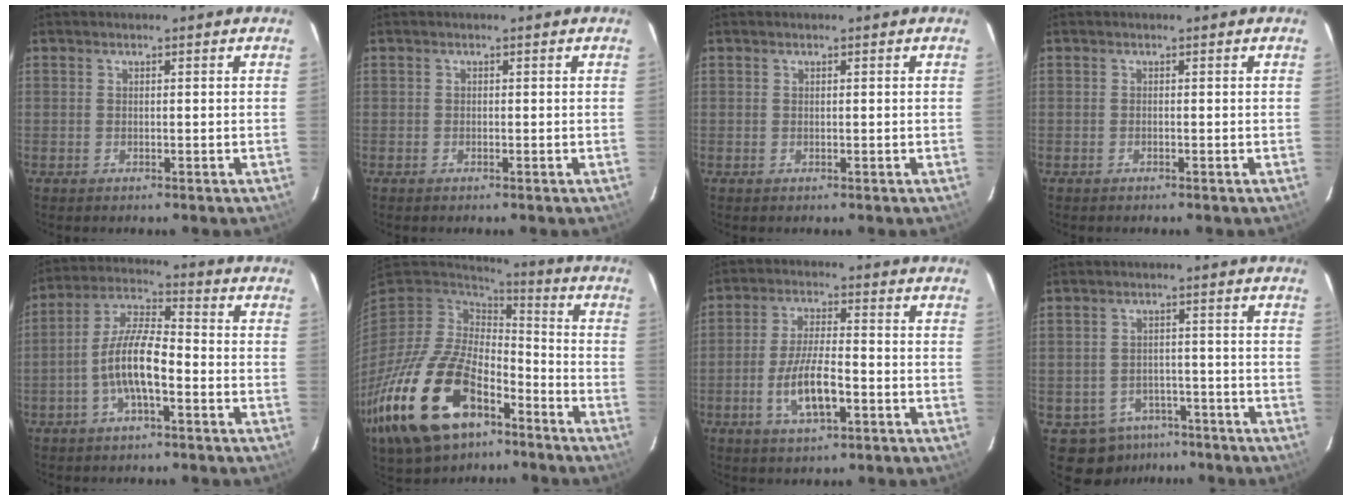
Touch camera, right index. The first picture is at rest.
{"total": 0.6, "force": [-0.4, 0.4, 0.0], "torque": [-0.001, 0.001, -0.008]}
{"total": 0.0}
{"total": 0.0}
{"total": 9.5, "force": [-3.4, 2.8, 8.5], "torque": [-0.180, 0.012, -0.065]}
{"total": 26.5, "force": [-14.5, 14.1, 17.1], "torque": [-0.374, -0.035, -0.246]}
{"total": 9.0, "force": [-3.2, 2.7, 7.9], "torque": [-0.159, -0.003, -0.057]}
{"total": 7.5, "force": [-4.8, 5.6, 1.5], "torque": [-0.041, 0.022, -0.049]}